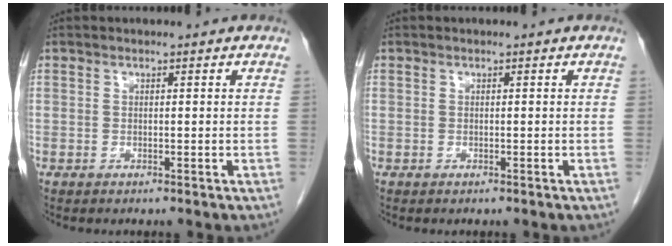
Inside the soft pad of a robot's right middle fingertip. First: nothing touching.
{"total": 0.0}